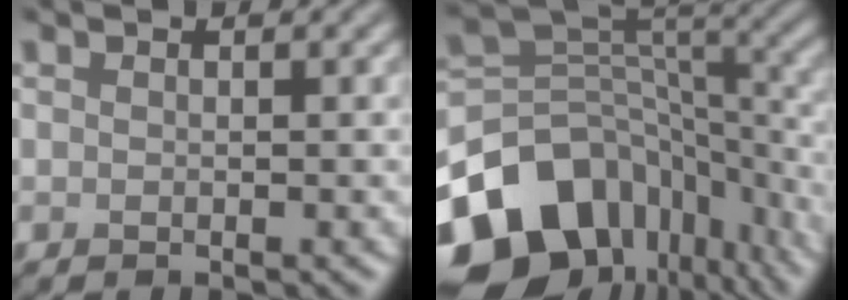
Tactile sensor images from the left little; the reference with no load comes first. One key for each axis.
{"total": 14.8, "fx": -8.2, "fy": 10.1, "fz": 7.0, "tx": -0.174, "ty": -0.001, "tz": -0.130}